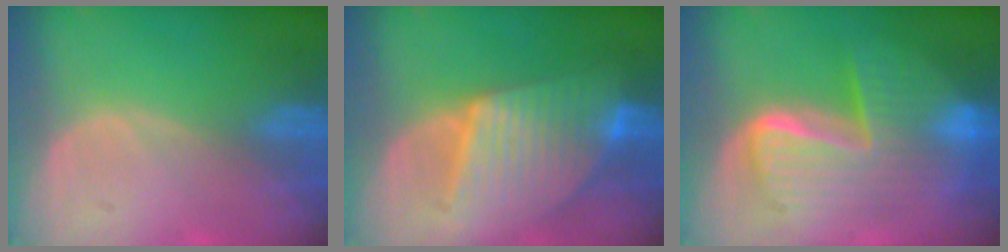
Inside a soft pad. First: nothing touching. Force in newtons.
{"total": 9.3, "press": 9.3, "slide": 0.6}
{"total": 10.4, "press": 10.4, "slide": 1.0}